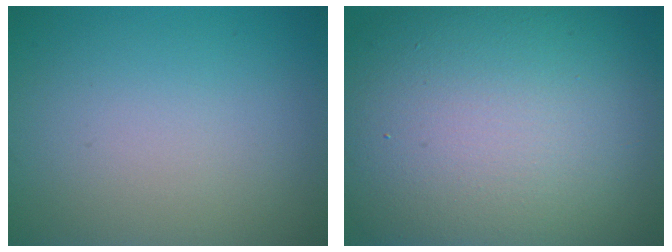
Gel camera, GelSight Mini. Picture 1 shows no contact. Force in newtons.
{"total": 17.5, "press": 17.5, "slide": 0.9}